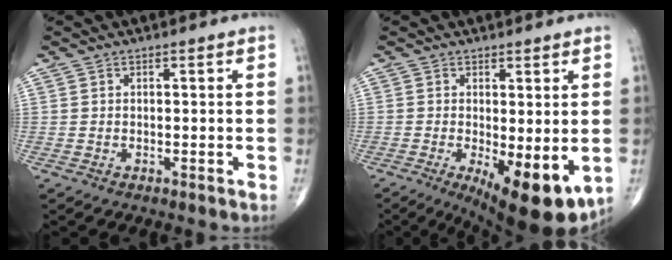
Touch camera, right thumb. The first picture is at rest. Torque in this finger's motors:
{"motor_torque": [-0.06, 0.80, 0.21, -0.18, 0.09]}